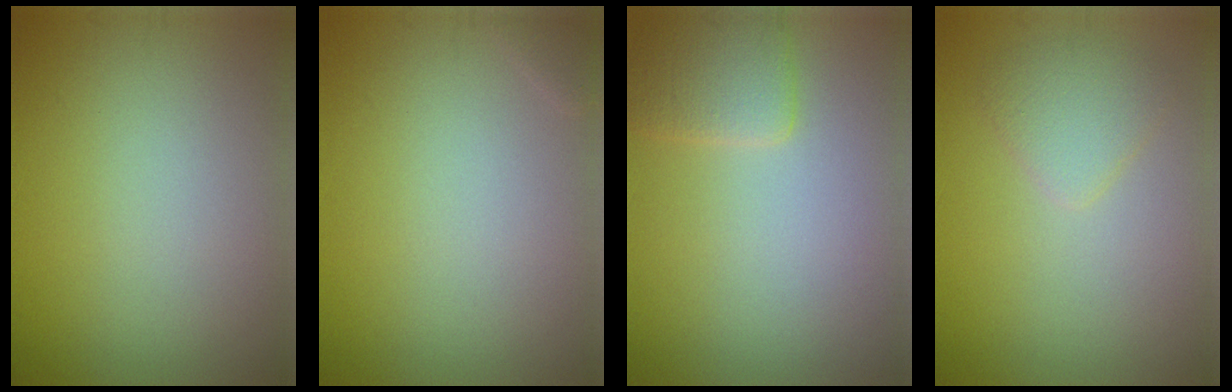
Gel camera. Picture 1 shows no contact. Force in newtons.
{"total": 0.6, "press": 0.5, "slide": 0.1}
{"total": 2.4, "press": 2.3, "slide": 0.2}
{"total": 2.0, "press": 2.0, "slide": 0.2}